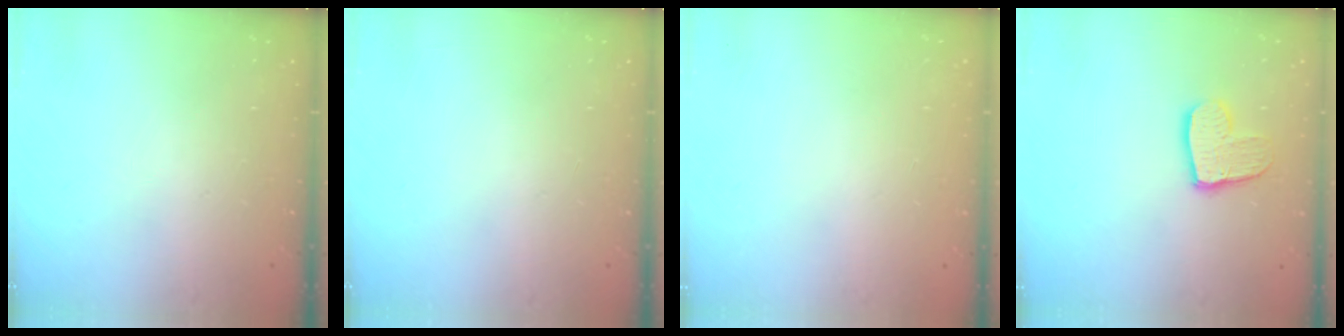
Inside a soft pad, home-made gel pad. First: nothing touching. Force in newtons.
{"total": 0.0}
{"total": 0.0}
{"total": 11.4, "press": 11.4, "slide": 1.0}